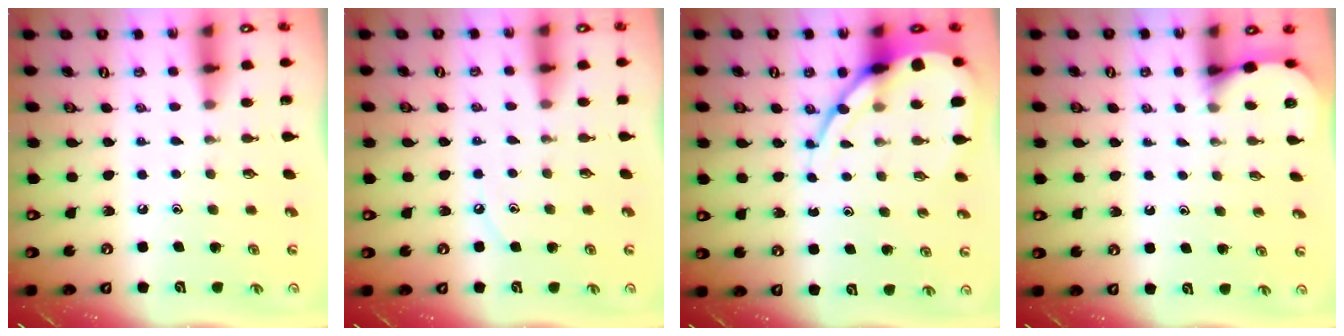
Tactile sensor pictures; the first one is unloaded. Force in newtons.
{"total": 3.6, "press": 3.6, "slide": 0.6}
{"total": 12.2, "press": 12.1, "slide": 1.5}
{"total": 2.3, "press": 2.3, "slide": 0.2}